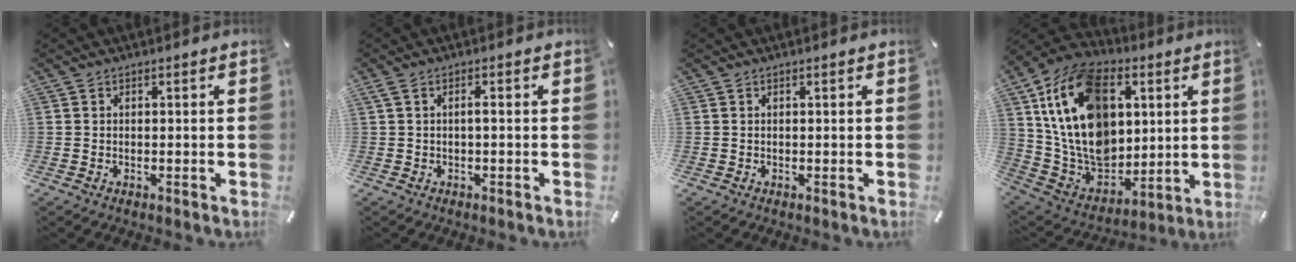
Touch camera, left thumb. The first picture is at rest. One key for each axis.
{"total": 2.3, "fx": 0.0, "fy": 0.2, "fz": 2.3, "tx": -0.043, "ty": 0.001, "tz": -0.003}
{"total": 0.0}
{"total": 23.9, "fx": 6.3, "fy": 17.4, "fz": 15.1, "tx": -0.306, "ty": -0.026, "tz": 0.117}